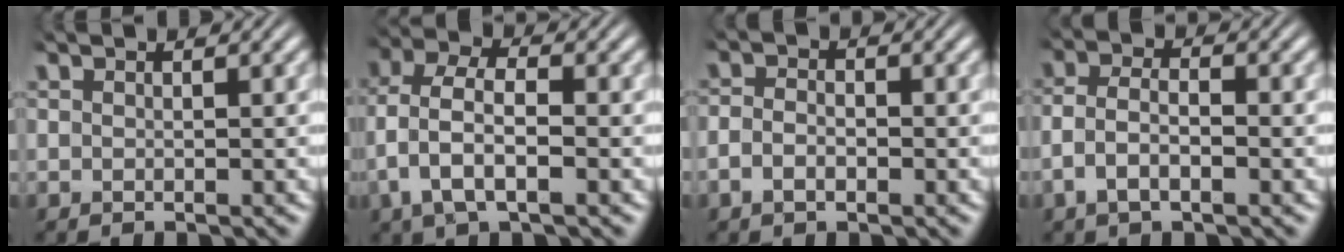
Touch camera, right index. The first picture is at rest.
{"total": 4.9, "force": [-0.2, 3.2, 3.7], "torque": [-0.101, -0.015, 0.002]}
{"total": 1.8, "force": [-1.0, 1.1, 1.0], "torque": [-0.026, -0.002, -0.020]}
{"total": 4.0, "force": [-1.2, 2.6, 2.8], "torque": [-0.067, -0.007, -0.021]}